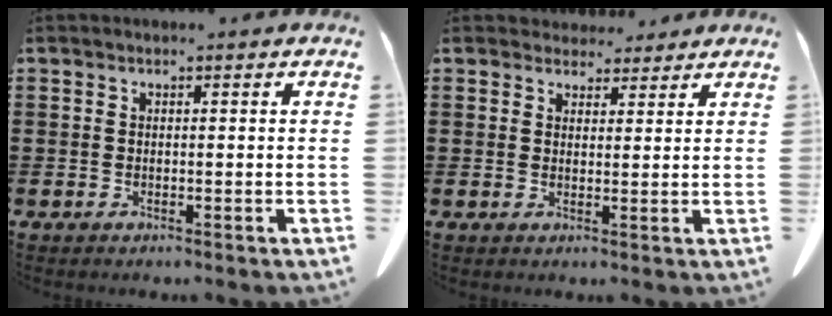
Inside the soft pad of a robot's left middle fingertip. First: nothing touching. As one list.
[{"total": 3.3, "force": [3.1, 1.3, 0.3], "torque": [-0.008, -0.007, 0.058]}]